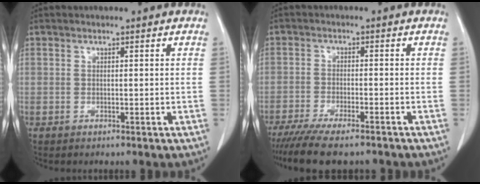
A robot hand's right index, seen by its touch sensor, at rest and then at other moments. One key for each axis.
{"total": 10.6, "fx": -8.9, "fy": 1.8, "fz": 5.6, "tx": -0.081, "ty": -0.016, "tz": -0.135}